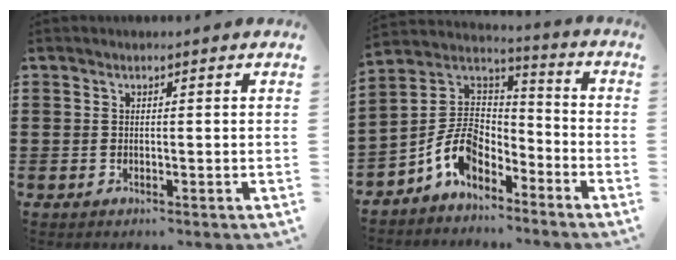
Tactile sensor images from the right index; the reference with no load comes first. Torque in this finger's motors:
{"motor_torque": [2.14, 0.00, 0.51, 0.03]}